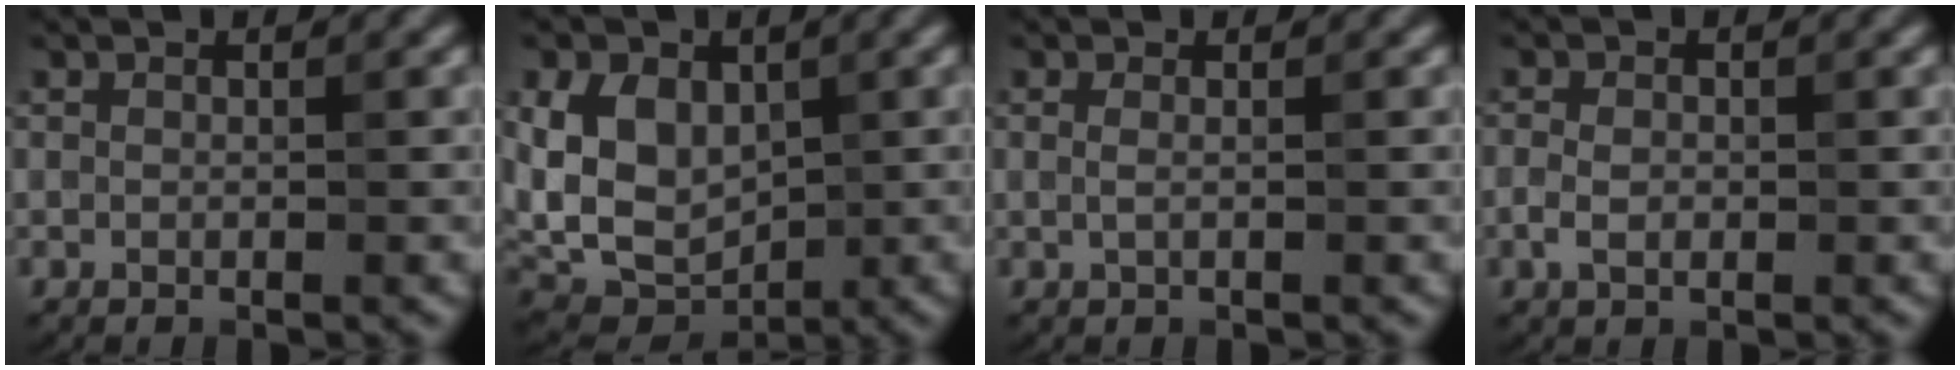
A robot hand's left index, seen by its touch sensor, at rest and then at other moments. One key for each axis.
{"total": 7.5, "fx": 1.1, "fy": 5.4, "fz": 5.1, "tx": -0.114, "ty": -0.007, "tz": 0.016}
{"total": 0.8, "fx": 0.1, "fy": 0.3, "fz": 0.8, "tx": -0.016, "ty": -0.001, "tz": 0.001}
{"total": 2.0, "fx": -0.3, "fy": 1.4, "fz": 1.4, "tx": -0.029, "ty": 0.000, "tz": -0.007}